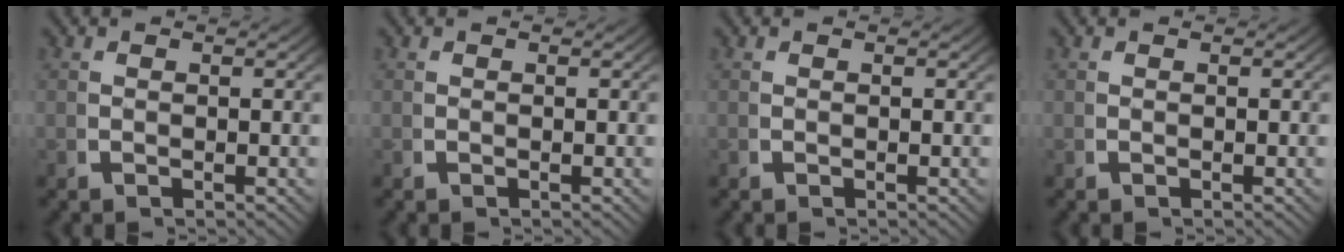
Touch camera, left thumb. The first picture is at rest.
{"total": 0.0}
{"total": 0.0}
{"total": 0.0}